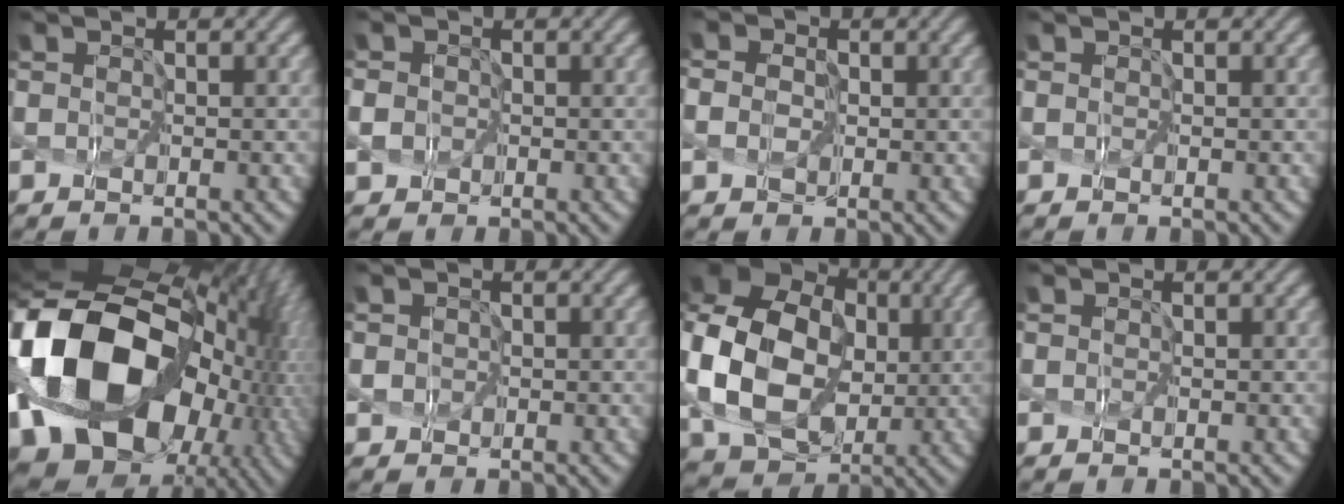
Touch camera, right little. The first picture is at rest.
{"total": 4.3, "force": [-1.2, 3.9, 1.4], "torque": [-0.045, 0.002, -0.037]}
{"total": 2.3, "force": [-0.1, 1.9, 1.2], "torque": [-0.021, 0.008, -0.005]}
{"total": 0.0}
{"total": 21.5, "force": [-2.6, 15.2, 15.0], "torque": [-0.332, -0.025, -0.023]}
{"total": 2.6, "force": [0.1, 2.5, 0.8], "torque": [-0.003, 0.026, -0.024]}
{"total": 12.4, "force": [0.5, 9.4, 8.0], "torque": [-0.197, -0.002, 0.020]}
{"total": 0.0}